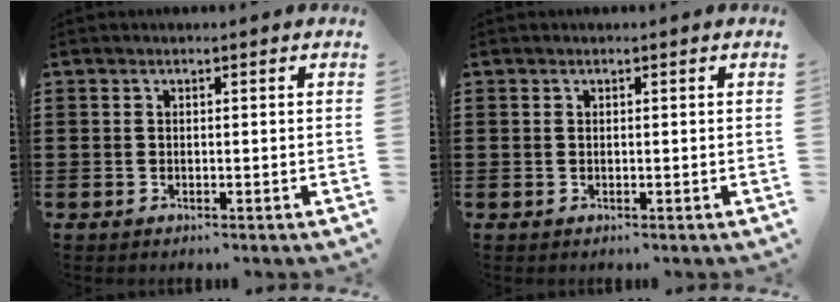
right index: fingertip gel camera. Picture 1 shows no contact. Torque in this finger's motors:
{"motor_torque": [-0.01, 0.51, 0.01, 0.01]}